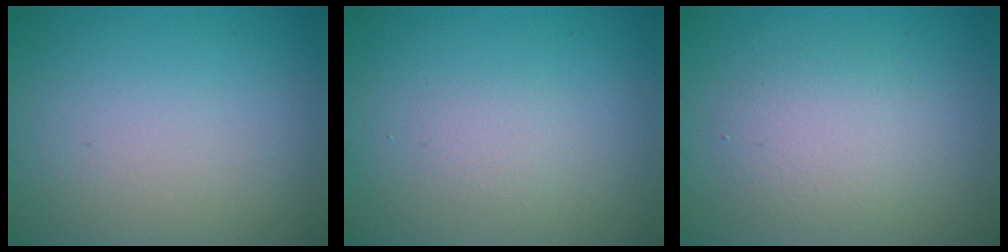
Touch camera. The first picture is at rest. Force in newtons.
{"total": 1.0, "press": 1.0, "slide": 0.0}
{"total": 3.0, "press": 3.0, "slide": 0.2}